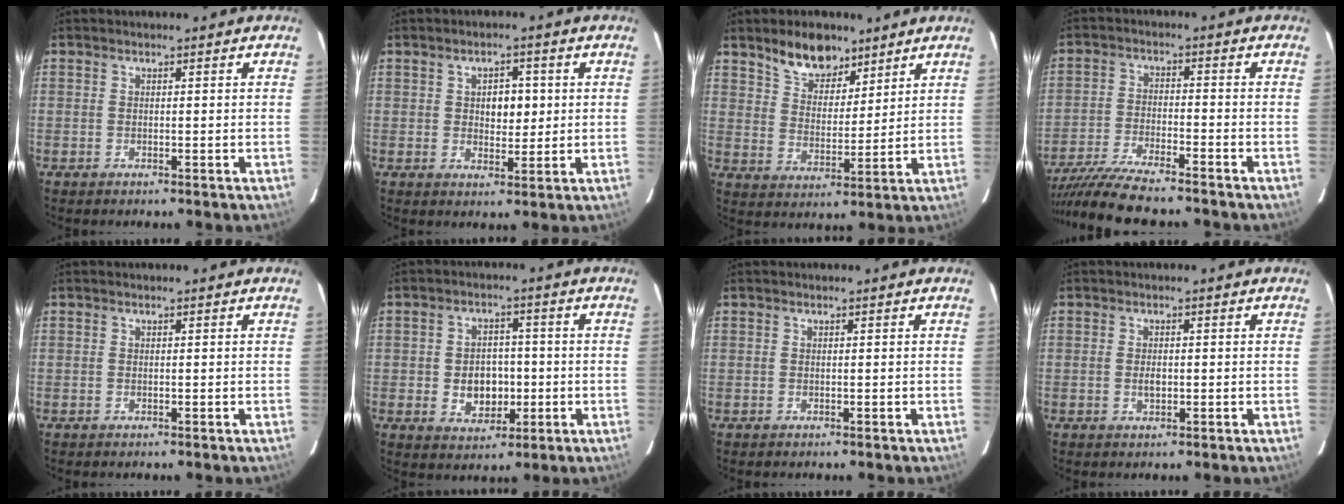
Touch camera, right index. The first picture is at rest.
{"total": 4.6, "force": [0.8, 3.1, 3.3], "torque": [-0.049, 0.008, 0.016]}
{"total": 9.6, "force": [7.0, 4.9, 4.3], "torque": [-0.071, 0.009, 0.126]}
{"total": 13.5, "force": [-11.9, 1.3, 6.2], "torque": [-0.144, -0.027, -0.210]}
{"total": 0.0}
{"total": 7.1, "force": [-1.3, 5.6, 4.2], "torque": [-0.084, 0.005, -0.006]}
{"total": 0.0}
{"total": 1.9, "force": [-0.3, 1.1, 1.5], "torque": [-0.027, 0.001, -0.005]}